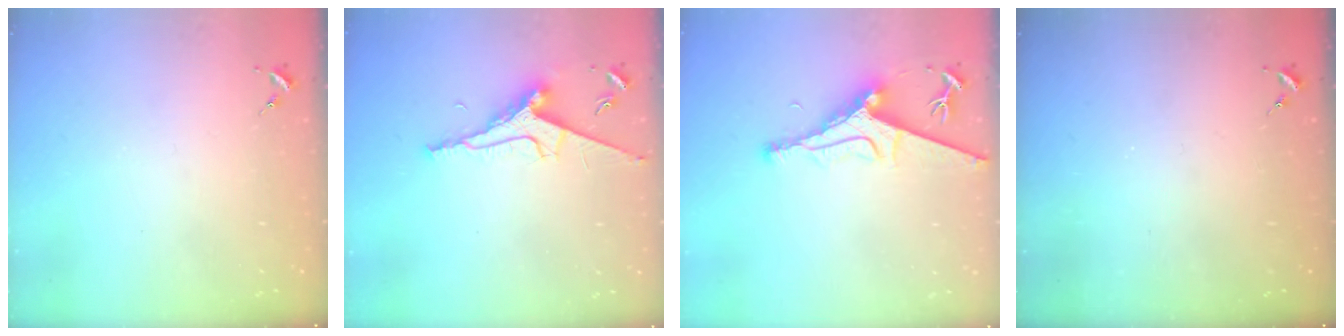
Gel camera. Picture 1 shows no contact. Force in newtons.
{"total": 9.0, "press": 9.0, "slide": 1.2}
{"total": 10.9, "press": 10.8, "slide": 1.7}
{"total": 0.0}